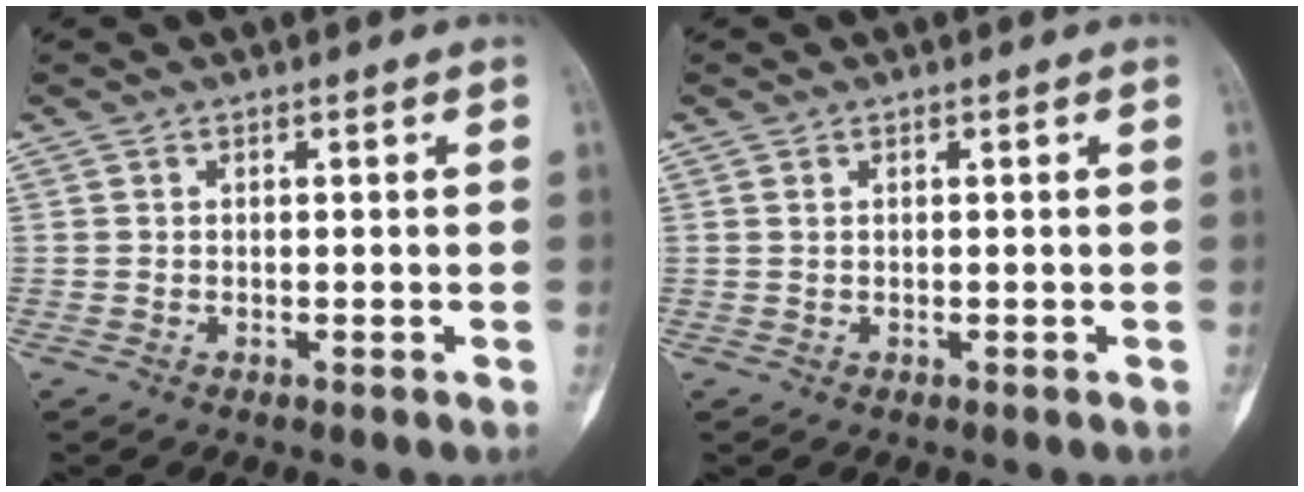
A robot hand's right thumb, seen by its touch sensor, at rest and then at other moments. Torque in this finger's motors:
{"motor_torque": [-0.34, -0.10, 0.22, 0.05, -0.03]}